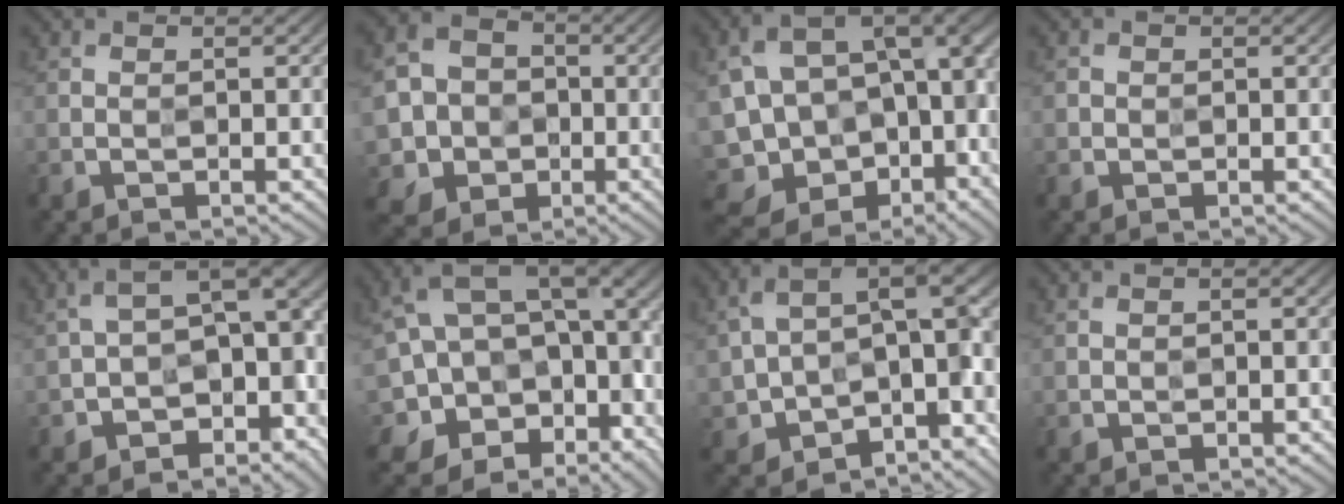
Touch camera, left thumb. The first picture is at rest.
{"total": 8.1, "force": [-1.7, 7.4, 2.8], "torque": [-0.072, -0.018, -0.053]}
{"total": 16.0, "force": [-4.6, 11.2, 10.4], "torque": [-0.229, -0.036, -0.052]}
{"total": 0.8, "force": [-0.1, 0.8, 0.1], "torque": [-0.001, -0.004, -0.006]}
{"total": 10.5, "force": [-4.4, 6.0, 7.3], "torque": [-0.113, -0.016, -0.073]}
{"total": 15.6, "force": [-1.0, 10.6, 11.5], "torque": [-0.234, -0.040, 0.037]}
{"total": 13.5, "force": [-2.8, 9.1, 9.6], "torque": [-0.165, -0.036, -0.006]}
{"total": 1.0, "force": [0.1, 0.2, 1.0], "torque": [-0.018, 0.001, 0.002]}